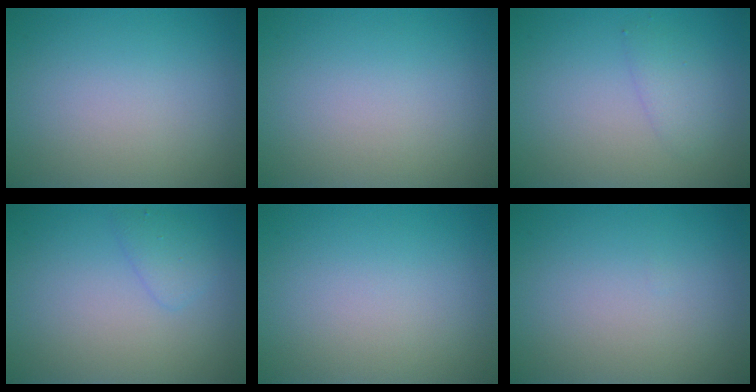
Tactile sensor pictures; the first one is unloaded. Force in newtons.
{"total": 0.0}
{"total": 1.5, "press": 1.5, "slide": 0.1}
{"total": 1.4, "press": 1.4, "slide": 0.1}
{"total": 0.0}
{"total": 0.0}